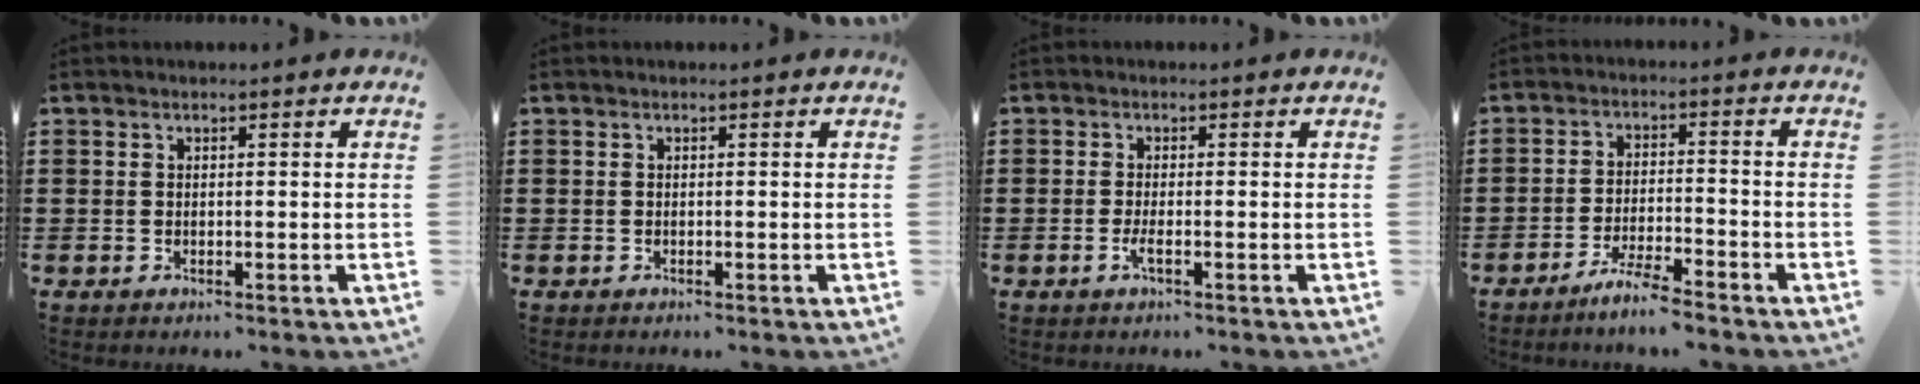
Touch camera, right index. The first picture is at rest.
{"total": 0.0}
{"total": 1.8, "force": [-0.8, 0.2, 1.6], "torque": [-0.043, -0.008, -0.018]}
{"total": 4.6, "force": [-4.2, -0.4, 1.8], "torque": [-0.038, -0.005, -0.082]}